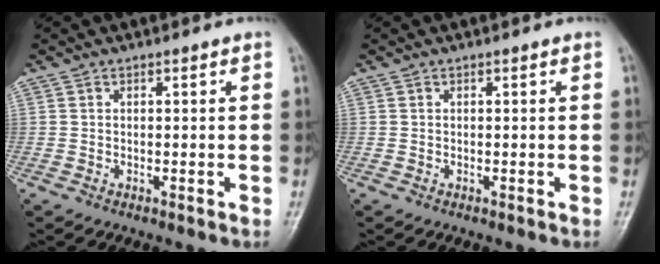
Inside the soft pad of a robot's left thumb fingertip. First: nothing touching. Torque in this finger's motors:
{"motor_torque": [0.00, 0.00, -0.02, 0.02, 0.00]}